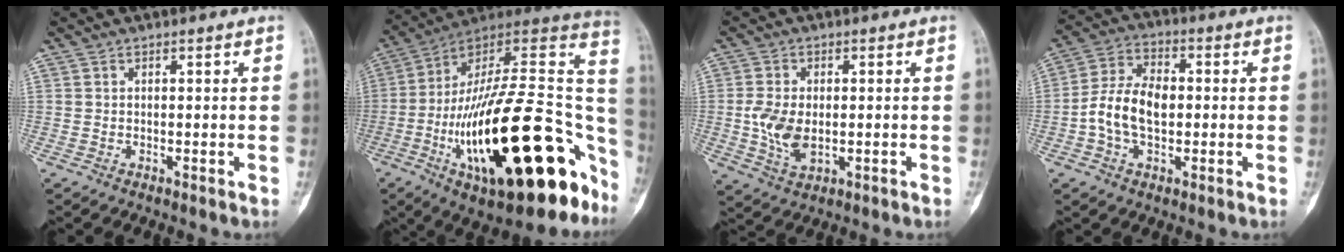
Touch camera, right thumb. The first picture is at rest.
{"total": 37.0, "force": [-12.3, 14.2, 31.9], "torque": [-0.425, 0.060, -0.193]}
{"total": 7.6, "force": [-0.7, 4.5, 6.1], "torque": [-0.118, -0.002, -0.009]}
{"total": 10.3, "force": [-1.0, 6.5, 7.9], "torque": [-0.143, 0.031, -0.025]}